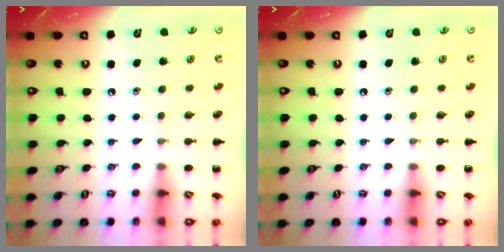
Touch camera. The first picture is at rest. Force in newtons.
{"total": 0.0}